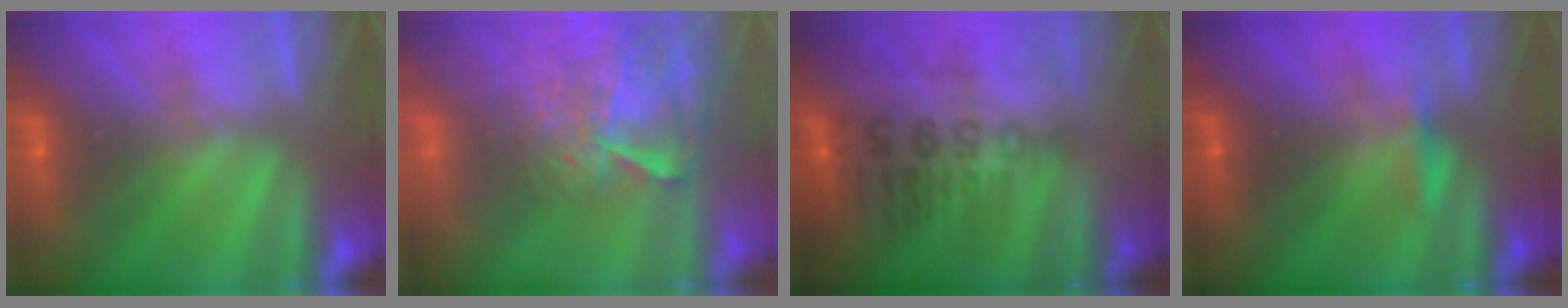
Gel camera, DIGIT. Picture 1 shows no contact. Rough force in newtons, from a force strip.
{"total": 7.9}
{"total": 2.9}
{"total": 3.4}